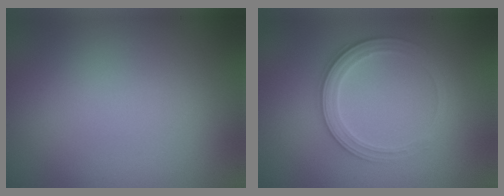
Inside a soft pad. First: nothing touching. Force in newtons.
{"total": 2.8, "press": 2.7, "slide": 0.7}